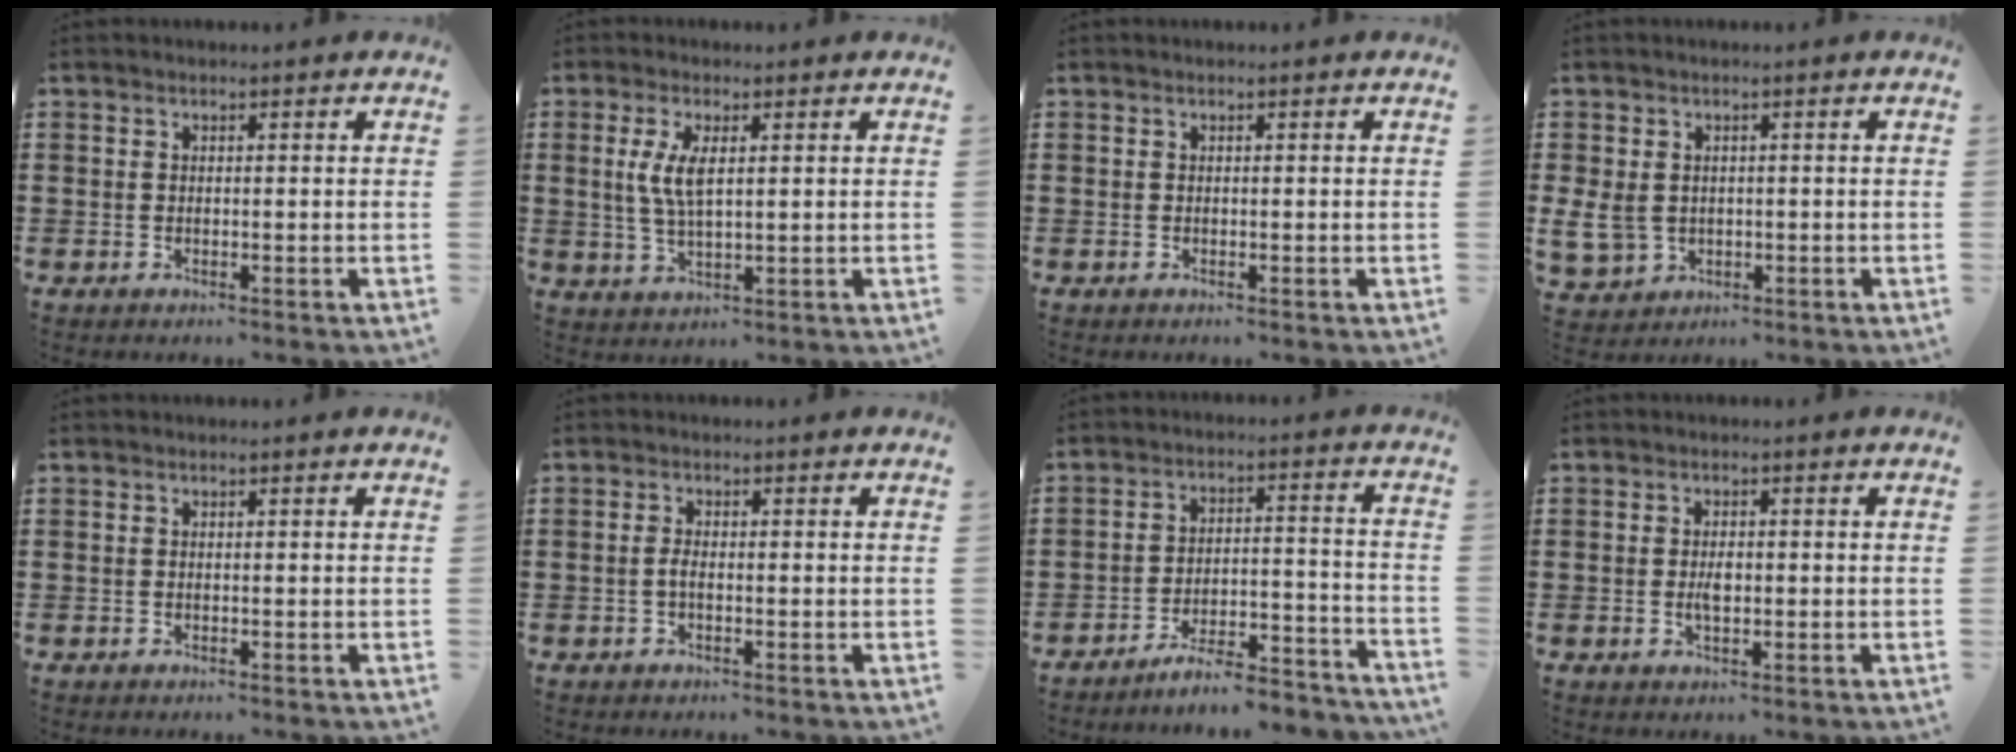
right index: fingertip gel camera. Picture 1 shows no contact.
{"total": 4.9, "force": [1.2, 1.5, 4.5], "torque": [-0.100, 0.002, 0.016]}
{"total": 0.0}
{"total": 3.6, "force": [0.0, 3.3, 1.6], "torque": [-0.055, 0.001, -0.004]}
{"total": 0.0}
{"total": 1.5, "force": [-0.5, 0.2, 1.4], "torque": [-0.041, -0.006, -0.014]}
{"total": 6.6, "force": [-6.1, 0.3, 2.3], "torque": [-0.039, 0.003, -0.119]}
{"total": 2.5, "force": [-0.2, 1.1, 2.2], "torque": [-0.043, 0.001, -0.003]}